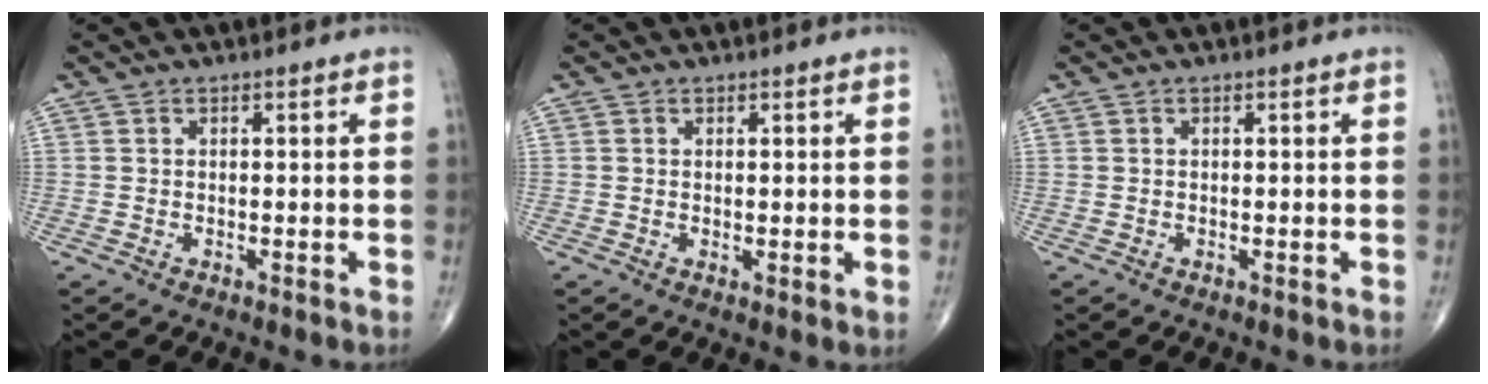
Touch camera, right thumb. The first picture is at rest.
{"total": 1.2, "force": [0.2, 0.3, 1.1], "torque": [-0.024, -0.007, 0.004]}
{"total": 0.0}